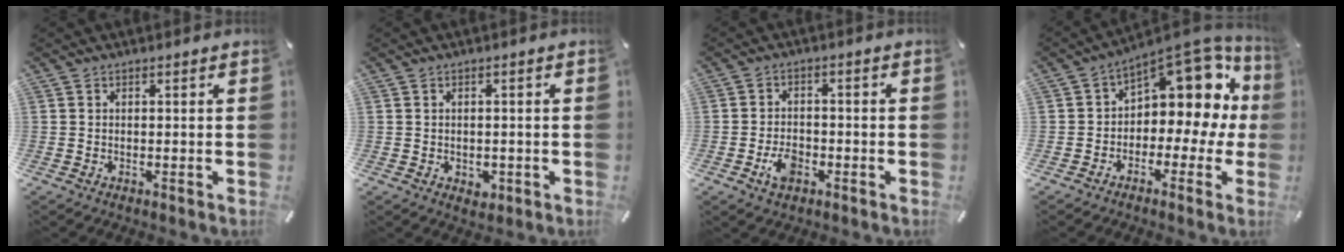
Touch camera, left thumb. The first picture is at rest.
{"total": 2.5, "force": [-0.7, 2.2, 1.2], "torque": [-0.011, 0.001, -0.013]}
{"total": 5.6, "force": [-2.6, 3.7, 3.3], "torque": [-0.063, 0.005, -0.050]}
{"total": 12.3, "force": [6.0, 6.9, 8.2], "torque": [-0.109, -0.057, 0.098]}